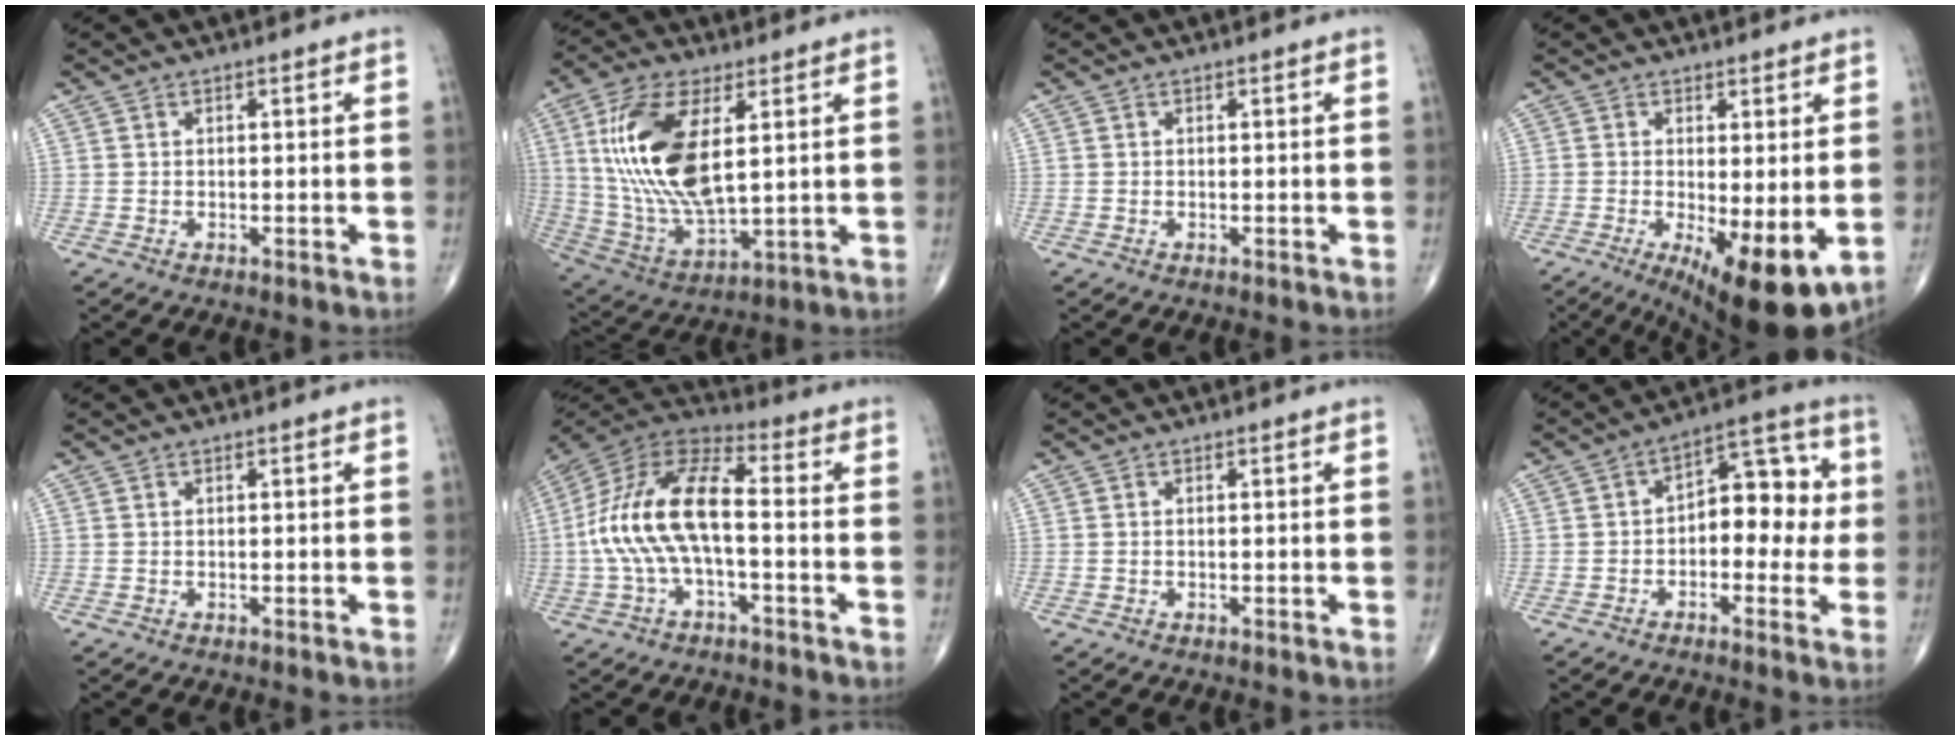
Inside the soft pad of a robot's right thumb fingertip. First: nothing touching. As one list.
[{"total": 19.2, "force": [4.4, 8.5, 16.6], "torque": [-0.338, -0.021, 0.091]}, {"total": 0.0}, {"total": 11.7, "force": [-2.8, 3.6, 10.8], "torque": [-0.160, -0.024, -0.031]}, {"total": 0.0}, {"total": 15.9, "force": [-1.7, 6.5, 14.4], "torque": [-0.300, 0.046, -0.037]}, {"total": 0.0}, {"total": 11.0, "force": [-0.4, 6.6, 8.8], "torque": [-0.075, 0.036, -0.018]}]